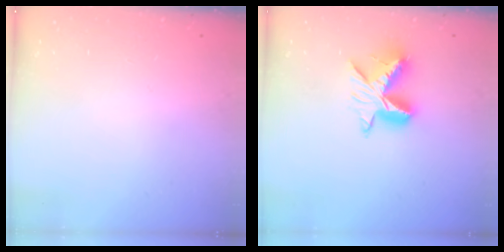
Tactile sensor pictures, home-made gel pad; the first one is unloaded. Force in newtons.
{"total": 10.6, "press": 10.6, "slide": 0.7}